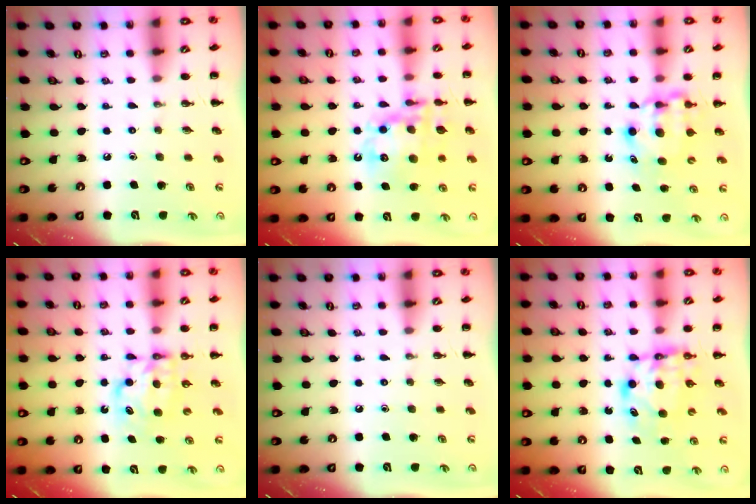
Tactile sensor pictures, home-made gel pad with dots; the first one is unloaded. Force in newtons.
{"total": 15.9, "press": 15.5, "slide": 3.5}
{"total": 6.6, "press": 6.5, "slide": 1.0}
{"total": 6.4, "press": 6.4, "slide": 0.2}
{"total": 0.0}
{"total": 6.4, "press": 6.3, "slide": 0.7}